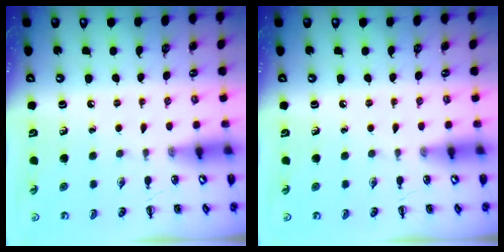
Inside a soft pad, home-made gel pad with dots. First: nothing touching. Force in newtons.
{"total": 0.0}